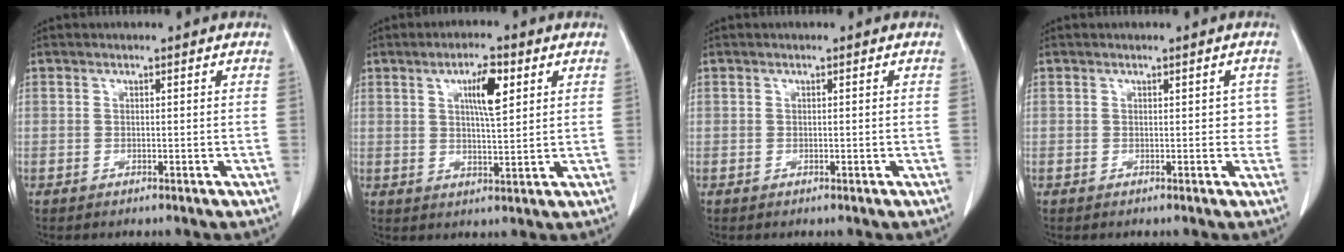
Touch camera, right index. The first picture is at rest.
{"total": 6.2, "force": [2.5, 1.3, 5.6], "torque": [-0.096, 0.002, 0.041]}
{"total": 0.0}
{"total": 1.8, "force": [0.3, 1.4, 1.2], "torque": [-0.004, 0.012, 0.002]}